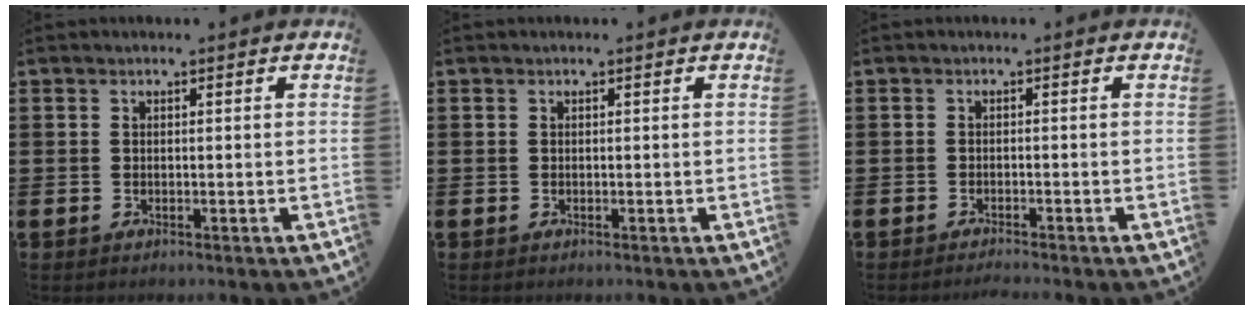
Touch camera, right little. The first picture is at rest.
{"total": 0.0}
{"total": 0.8, "force": [-0.8, -0.1, 0.2], "torque": [-0.003, -0.002, -0.016]}